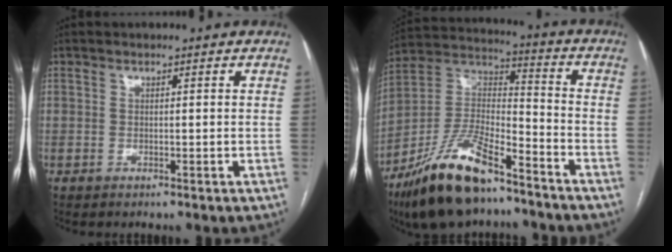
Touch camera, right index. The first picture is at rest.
{"total": 17.6, "force": [-12.6, 5.0, 11.2], "torque": [-0.229, 0.004, -0.228]}